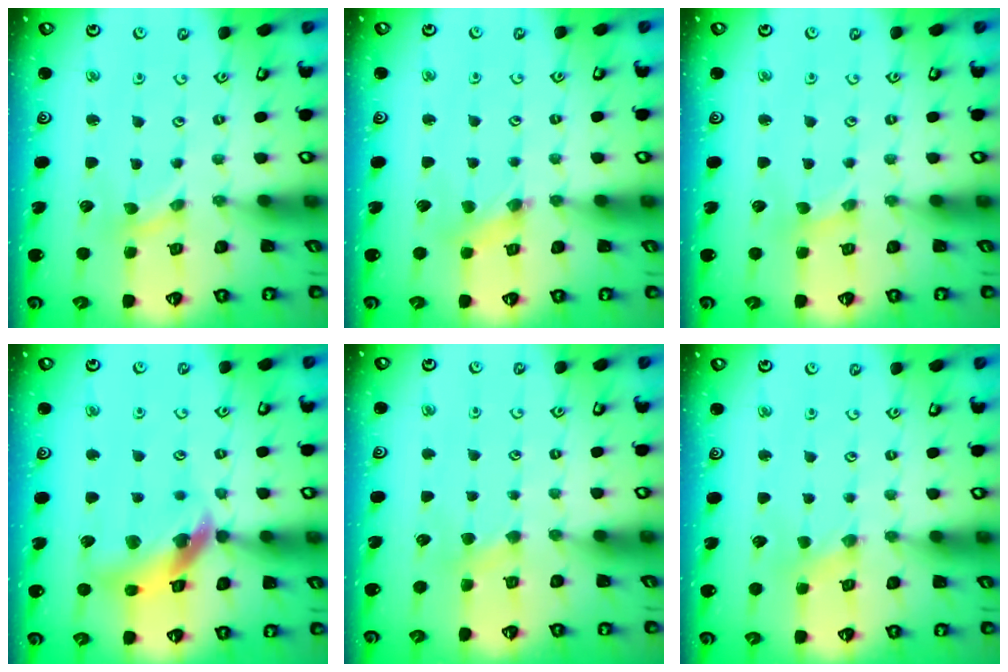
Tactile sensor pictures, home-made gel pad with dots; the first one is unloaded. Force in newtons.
{"total": 1.6, "press": 1.6, "slide": 0.3}
{"total": 0.0}
{"total": 14.2, "press": 14.1, "slide": 1.9}
{"total": 2.5, "press": 2.5, "slide": 0.4}
{"total": 1.8, "press": 1.7, "slide": 0.4}